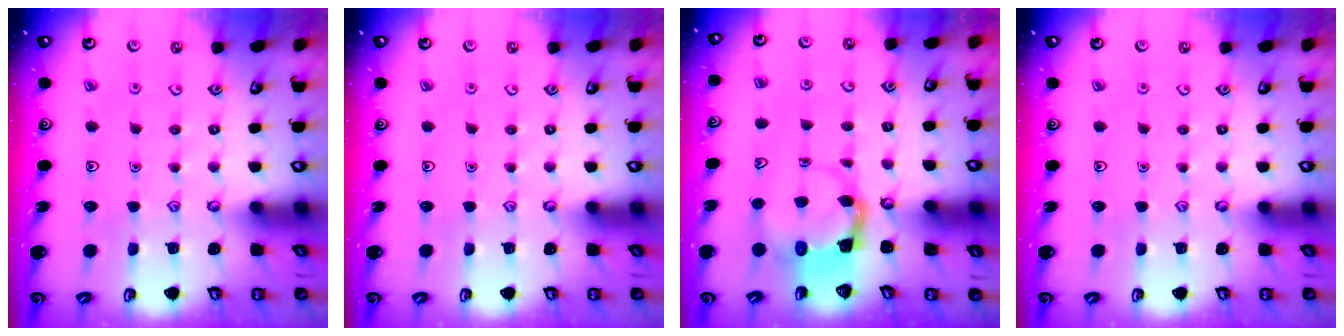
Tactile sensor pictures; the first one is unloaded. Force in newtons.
{"total": 0.0}
{"total": 3.8, "press": 3.8, "slide": 0.7}
{"total": 0.0}